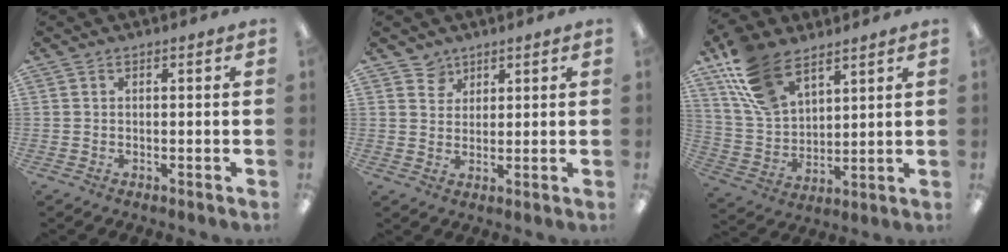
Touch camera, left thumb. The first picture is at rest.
{"total": 3.8, "force": [2.7, 2.7, -0.1], "torque": [0.005, -0.010, 0.049]}
{"total": 15.7, "force": [10.4, 8.5, 8.1], "torque": [-0.170, -0.033, 0.204]}